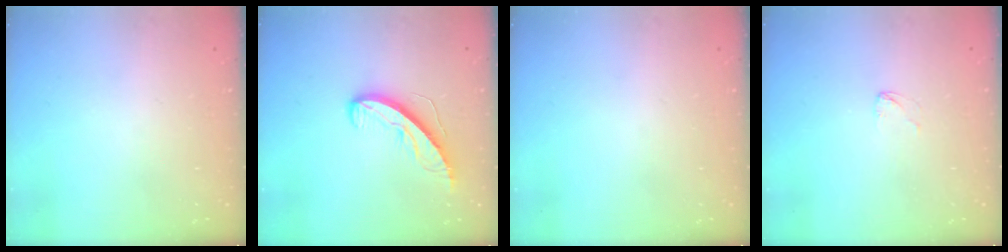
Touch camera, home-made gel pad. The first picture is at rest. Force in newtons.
{"total": 8.4, "press": 8.3, "slide": 0.8}
{"total": 0.0}
{"total": 2.7, "press": 2.7, "slide": 0.2}